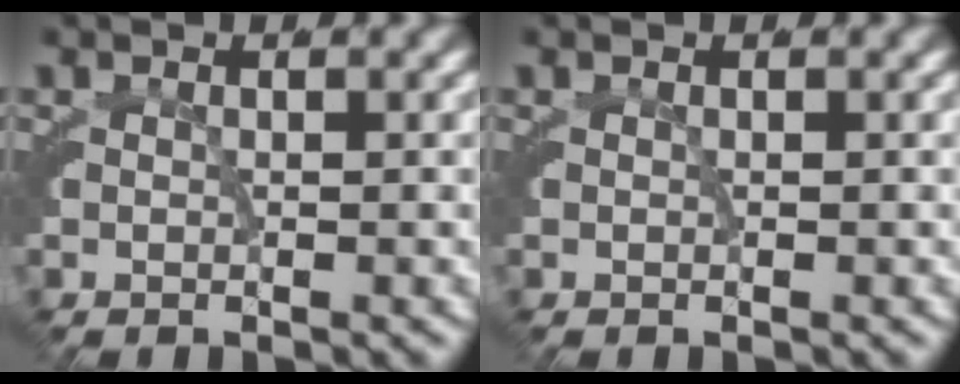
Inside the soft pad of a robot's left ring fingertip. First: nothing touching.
{"total": 0.0}